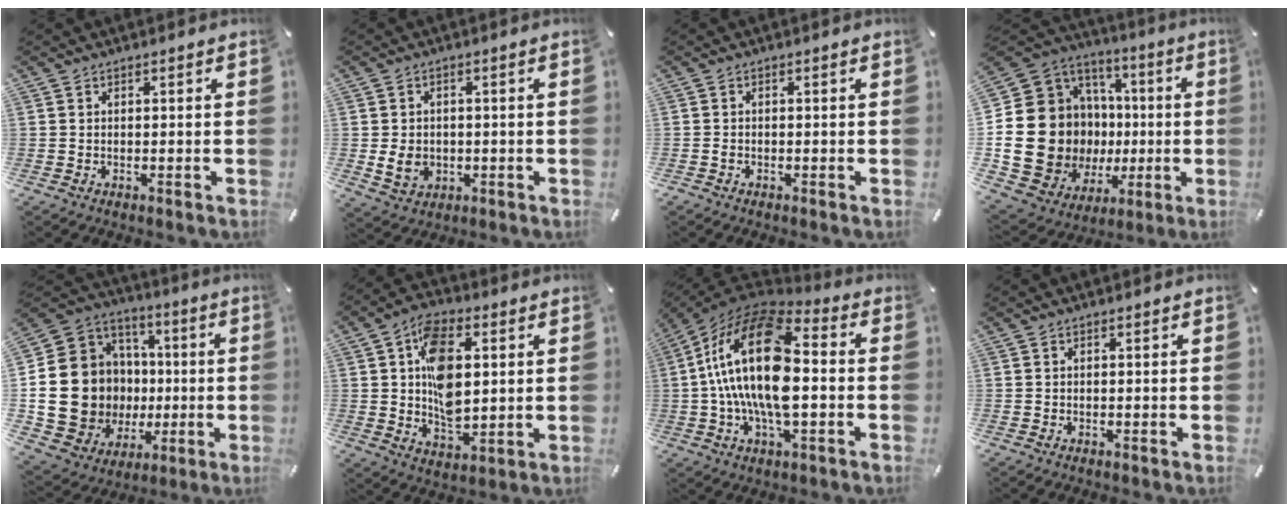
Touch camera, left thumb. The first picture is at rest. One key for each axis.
{"total": 5.6, "fx": -0.8, "fy": 4.7, "fz": 3.0, "tx": -0.058, "ty": -0.005, "tz": -0.017}
{"total": 0.7, "fx": -0.5, "fy": 0.4, "fz": 0.4, "tx": -0.008, "ty": 0.000, "tz": -0.010}
{"total": 23.1, "fx": -3.1, "fy": 18.9, "fz": 12.9, "tx": -0.277, "ty": -0.024, "tz": -0.011}
{"total": 20.8, "fx": -1.3, "fy": 18.6, "fz": 9.3, "tx": -0.198, "ty": -0.019, "tz": 0.021}
{"total": 13.3, "fx": 2.5, "fy": 8.5, "fz": 9.9, "tx": -0.164, "ty": 0.004, "tz": 0.044}
{"total": 22.4, "fx": 0.0, "fy": 11.3, "fz": 19.4, "tx": -0.403, "ty": 0.000, "tz": -0.003}
{"total": 0.0}